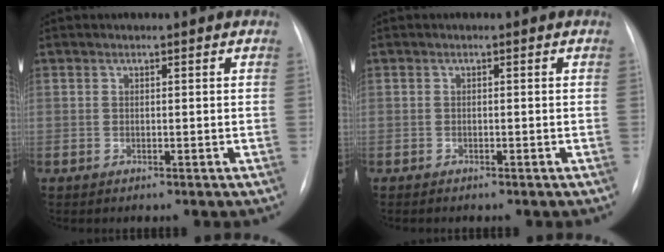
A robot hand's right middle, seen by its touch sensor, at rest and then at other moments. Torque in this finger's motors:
{"motor_torque": [0.85, -0.80, 0.11, 0.01]}